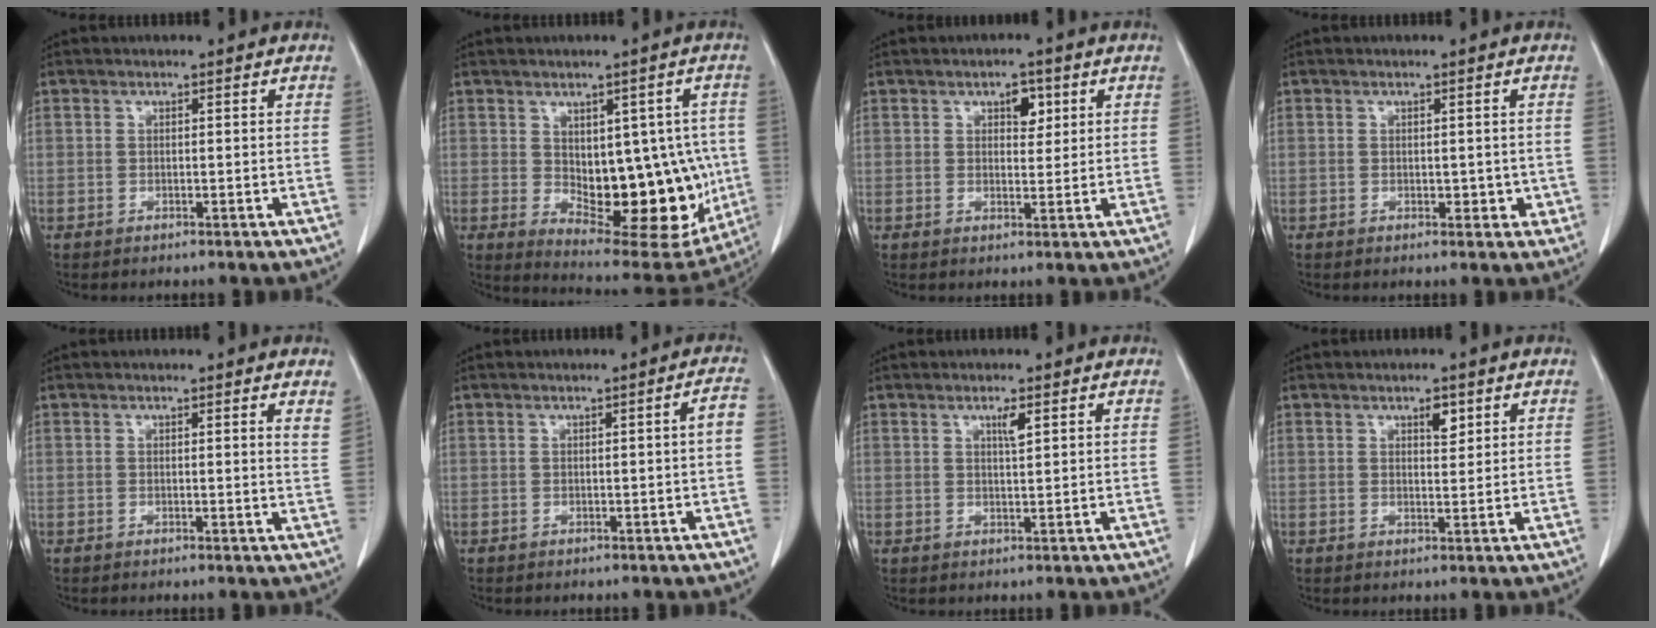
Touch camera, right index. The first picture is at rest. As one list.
[{"total": 16.9, "force": [-1.2, 8.3, 14.7], "torque": [-0.192, 0.000, 0.015]}, {"total": 3.2, "force": [1.5, 1.8, 2.3], "torque": [-0.030, 0.002, 0.022]}, {"total": 2.0, "force": [0.1, 1.6, 1.1], "torque": [-0.006, 0.002, 0.005]}, {"total": 1.7, "force": [1.4, 0.0, 1.0], "torque": [-0.017, -0.007, 0.008]}, {"total": 2.0, "force": [-0.2, -0.1, 2.0], "torque": [-0.023, 0.003, -0.001]}, {"total": 1.9, "force": [1.0, 0.1, 1.7], "torque": [-0.031, -0.003, 0.017]}, {"total": 2.4, "force": [1.4, 0.9, 1.8], "torque": [-0.028, -0.004, 0.022]}]